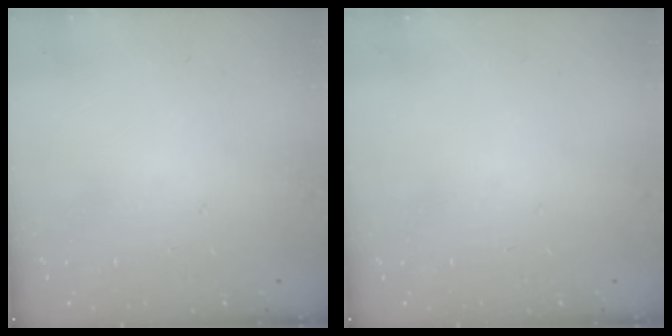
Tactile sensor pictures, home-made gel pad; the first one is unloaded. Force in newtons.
{"total": 0.0}